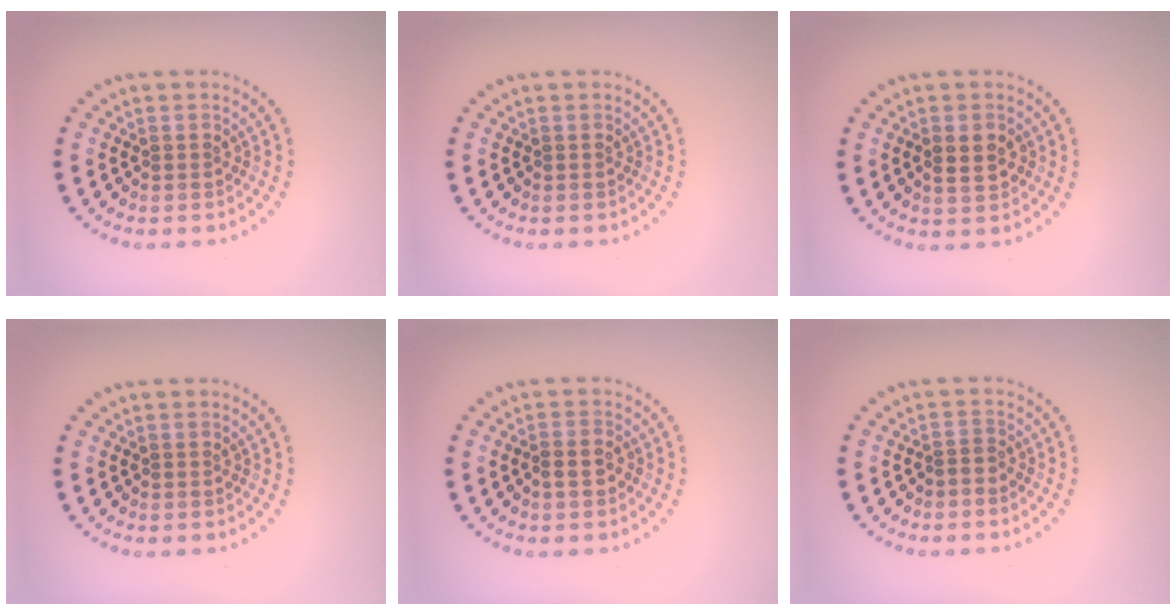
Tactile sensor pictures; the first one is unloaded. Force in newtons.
{"total": 0.0}
{"total": 2.6, "press": 2.6, "slide": 0.0}
{"total": 0.0}
{"total": 1.3, "press": 1.2, "slide": 0.5}
{"total": 0.6, "press": 0.5, "slide": 0.4}